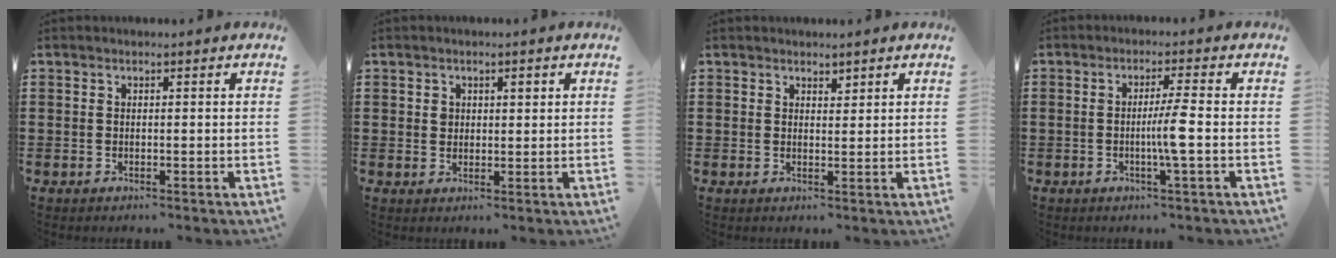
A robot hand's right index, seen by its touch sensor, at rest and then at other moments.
{"total": 1.7, "force": [0.6, 1.2, 1.1], "torque": [-0.016, 0.003, 0.009]}
{"total": 1.5, "force": [1.4, 0.6, 0.1], "torque": [0.004, -0.001, 0.026]}
{"total": 4.5, "force": [-0.8, -0.6, 4.4], "torque": [-0.086, -0.011, -0.022]}